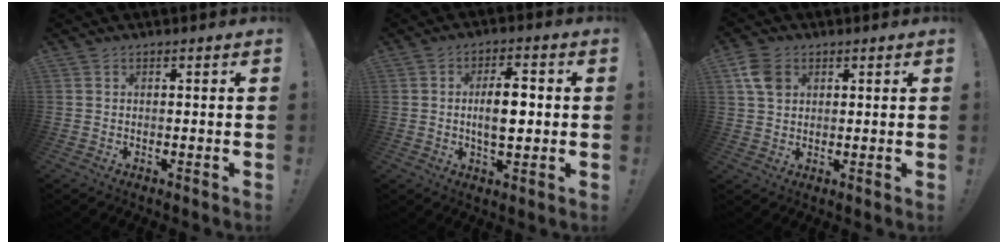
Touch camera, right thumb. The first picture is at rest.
{"total": 8.8, "force": [-0.1, 4.2, 7.7], "torque": [-0.133, 0.005, -0.009]}
{"total": 6.9, "force": [2.5, 5.1, 3.8], "torque": [-0.068, 0.001, 0.051]}